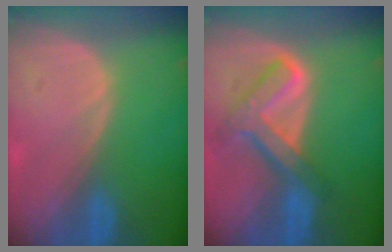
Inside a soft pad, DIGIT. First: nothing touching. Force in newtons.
{"total": 7.8, "press": 6.6, "slide": 4.1}